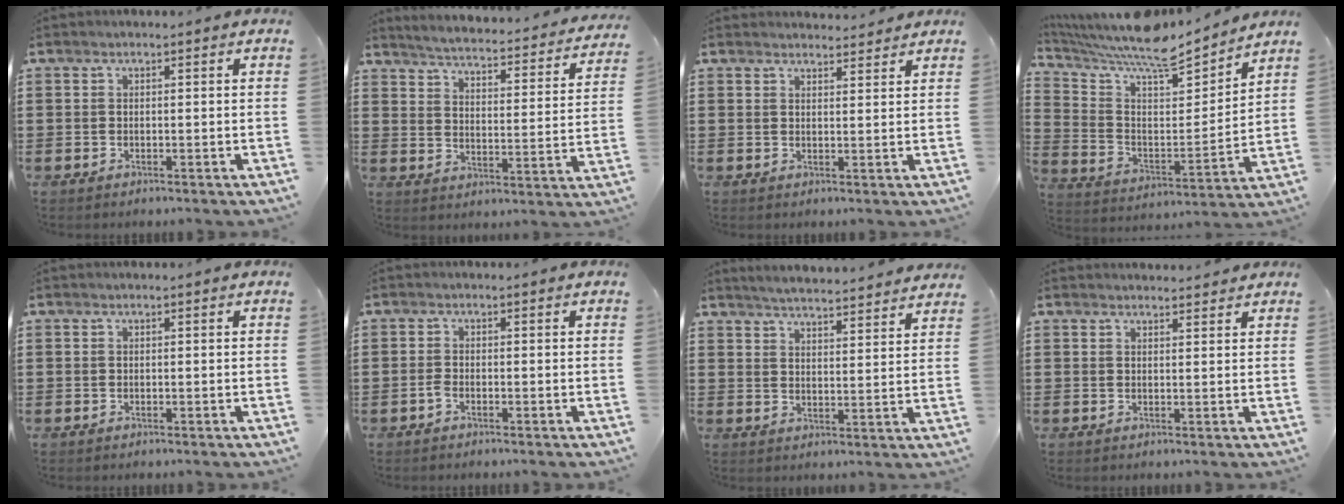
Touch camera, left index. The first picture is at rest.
{"total": 3.2, "force": [3.1, -0.4, 0.7], "torque": [-0.035, -0.032, 0.042]}
{"total": 2.5, "force": [2.5, 0.3, 0.0], "torque": [0.002, -0.009, 0.047]}
{"total": 8.3, "force": [7.2, 1.7, 3.7], "torque": [-0.099, -0.057, 0.120]}
{"total": 0.0}
{"total": 1.2, "force": [-0.7, 0.4, 0.9], "torque": [-0.027, -0.005, -0.015]}
{"total": 4.2, "force": [4.2, -0.6, 0.4], "torque": [-0.025, -0.029, 0.071]}
{"total": 1.7, "force": [1.7, 0.2, 0.1], "torque": [-0.006, 0.001, 0.033]}